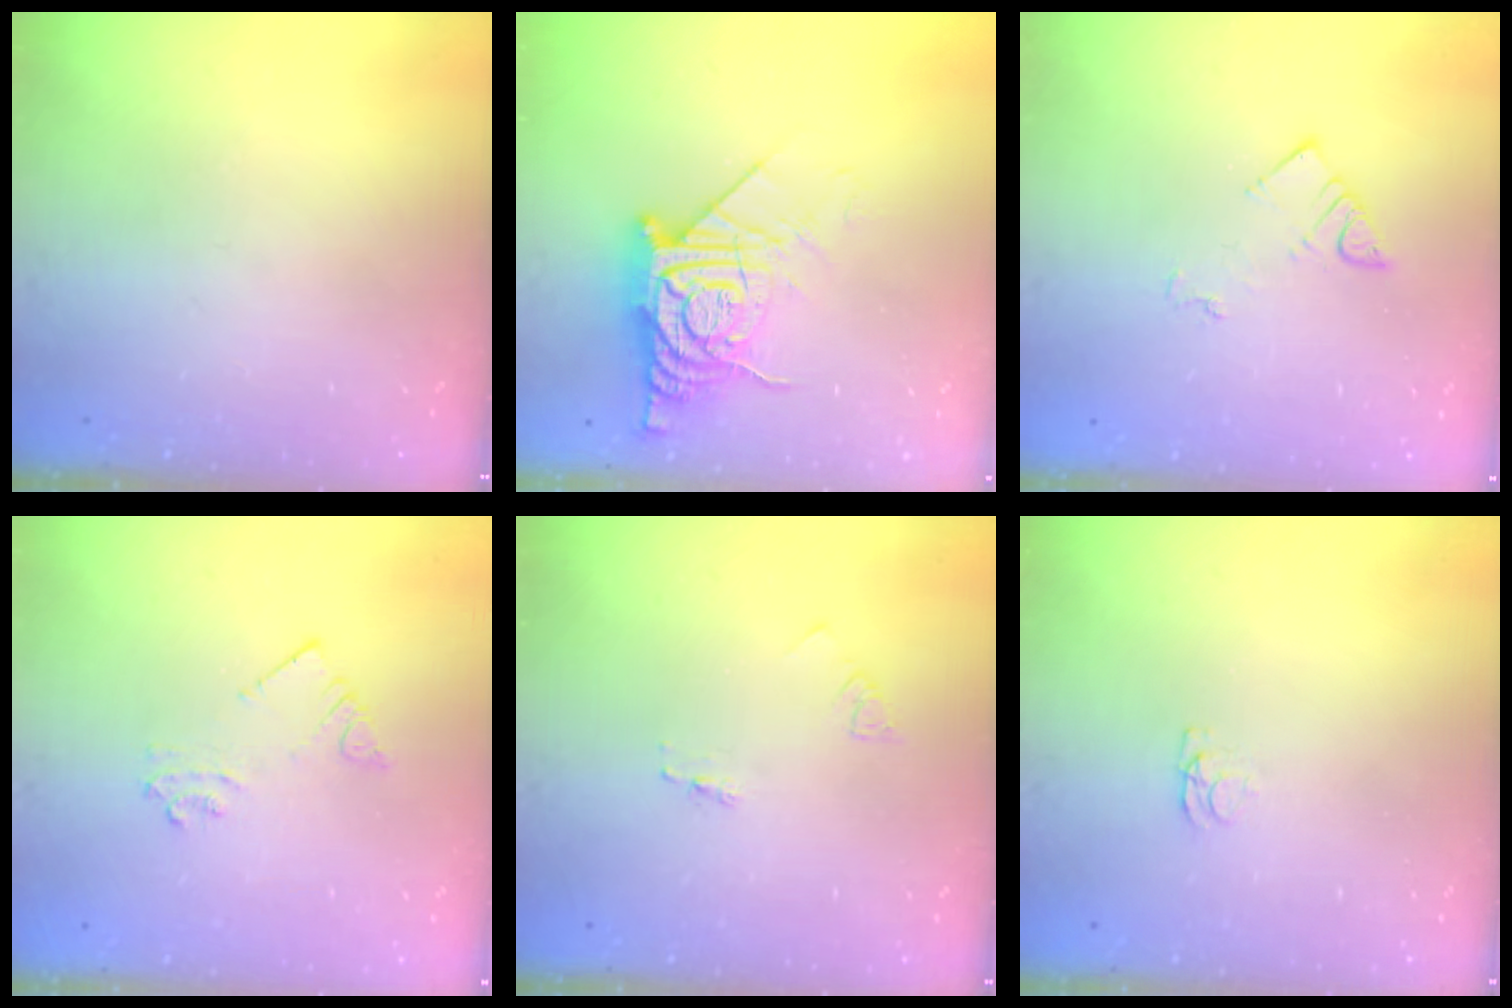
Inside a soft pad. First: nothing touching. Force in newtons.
{"total": 14.3, "press": 14.2, "slide": 1.6}
{"total": 4.1, "press": 4.1, "slide": 0.2}
{"total": 3.2, "press": 3.2, "slide": 0.2}
{"total": 1.8, "press": 1.8, "slide": 0.2}
{"total": 1.2, "press": 1.1, "slide": 0.3}